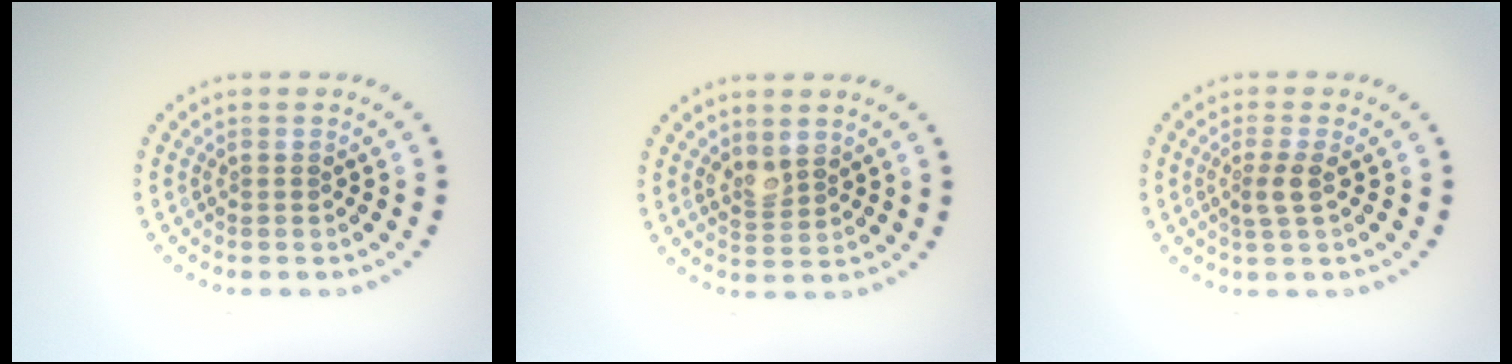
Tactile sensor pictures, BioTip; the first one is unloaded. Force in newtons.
{"total": 1.8, "press": 1.7, "slide": 0.7}
{"total": 1.8, "press": 1.4, "slide": 1.0}